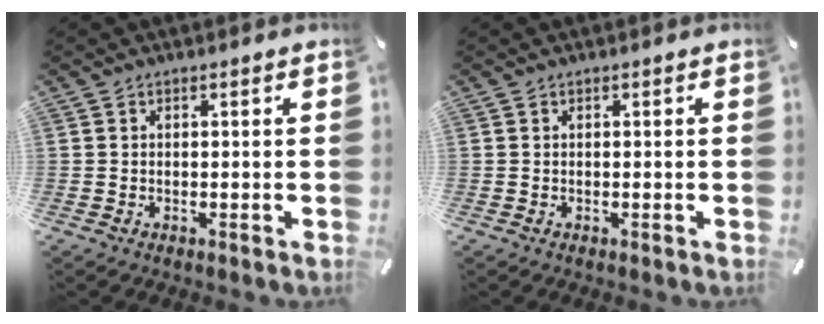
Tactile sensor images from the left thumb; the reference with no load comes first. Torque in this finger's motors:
{"motor_torque": [-0.03, -0.01, -0.01, 0.04, 0.00]}